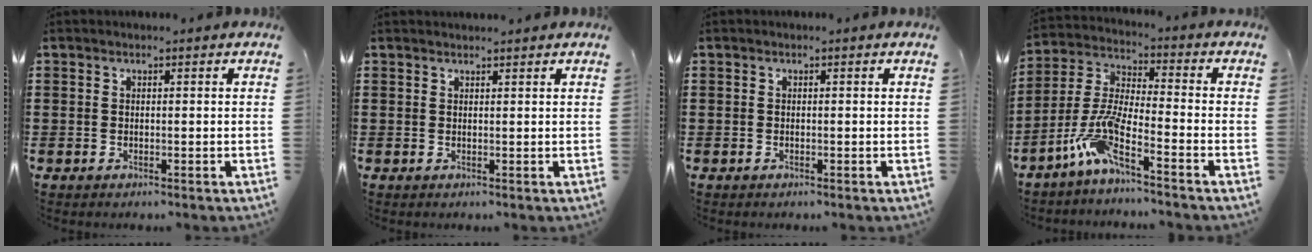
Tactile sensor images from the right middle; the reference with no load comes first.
{"total": 0.9, "force": [0.9, 0.0, 0.0], "torque": [-0.002, -0.004, 0.018]}
{"total": 0.0}
{"total": 8.3, "force": [-5.9, 0.8, 5.8], "torque": [-0.144, -0.022, -0.119]}